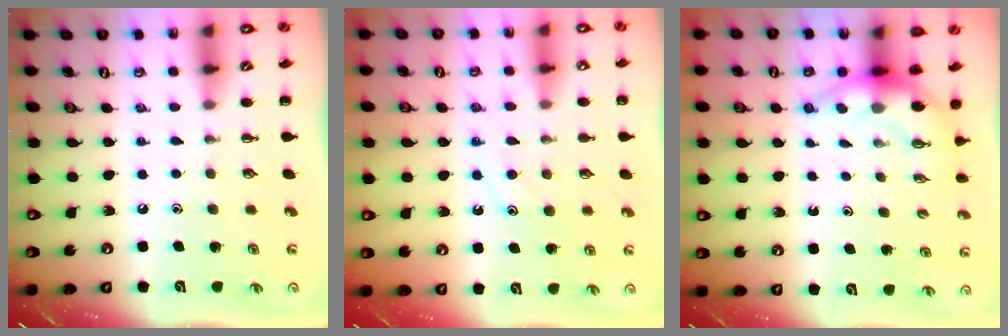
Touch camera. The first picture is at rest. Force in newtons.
{"total": 11.3, "press": 11.3, "slide": 1.0}
{"total": 6.6, "press": 6.5, "slide": 1.2}